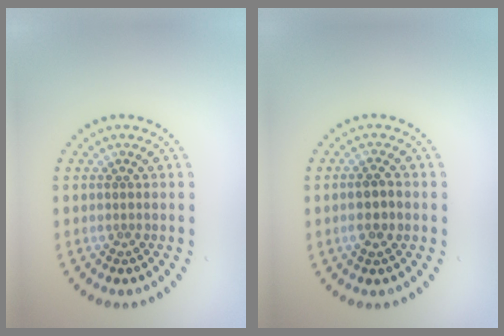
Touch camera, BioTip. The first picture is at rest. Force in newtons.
{"total": 2.3, "press": 2.3, "slide": 0.6}